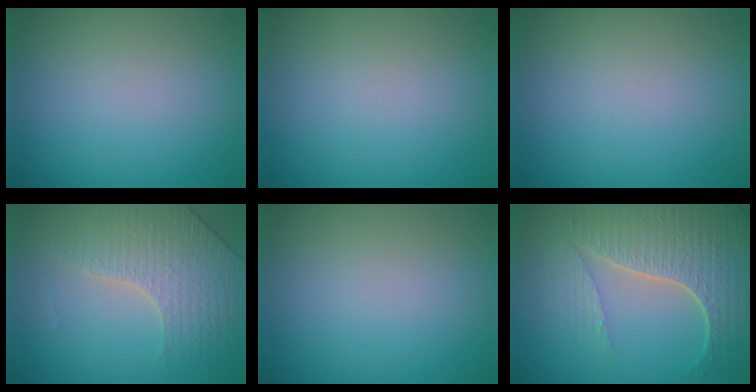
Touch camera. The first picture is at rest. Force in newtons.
{"total": 0.0}
{"total": 0.0}
{"total": 3.9, "press": 3.2, "slide": 2.2}
{"total": 0.0}
{"total": 6.4, "press": 5.0, "slide": 4.0}